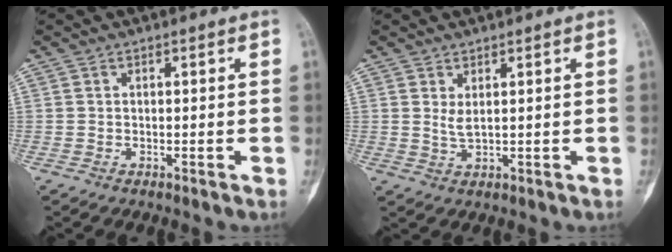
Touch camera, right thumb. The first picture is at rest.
{"total": 2.0, "force": [0.8, 0.6, 1.7], "torque": [-0.034, -0.010, 0.024]}